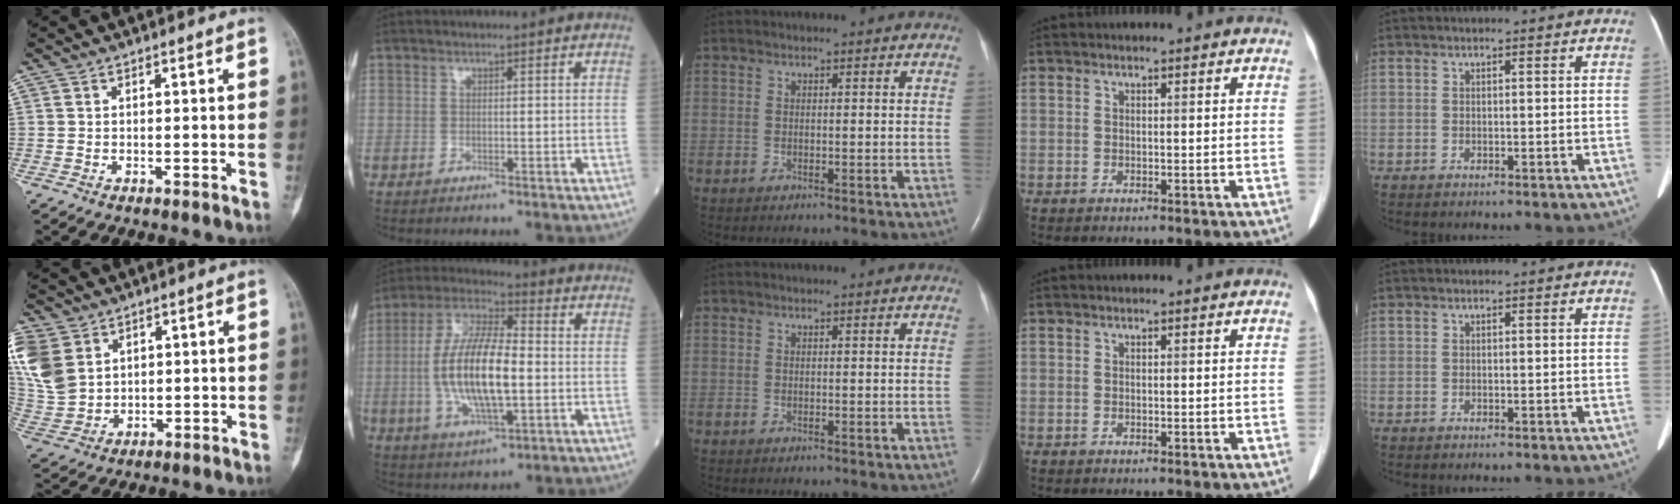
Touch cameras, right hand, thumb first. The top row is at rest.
{"thumb": {"total": 14.2, "force": [5.6, 10.6, 7.7], "torque": [-0.192, -0.003, 0.124]}, "index": {"total": 14.6, "force": [-1.5, 4.3, 13.9], "torque": [-0.284, 0.002, -0.026]}}